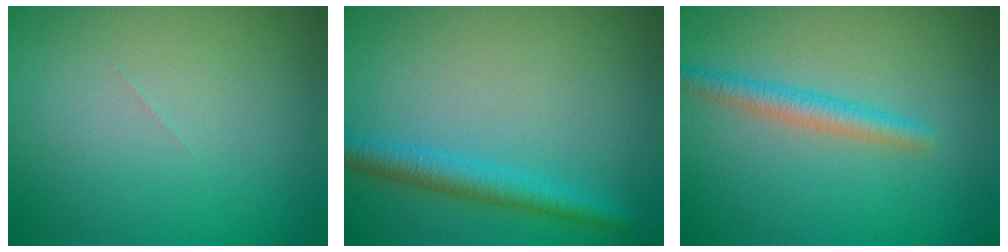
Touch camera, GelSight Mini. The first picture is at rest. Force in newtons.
{"total": 3.0, "press": 3.0, "slide": 0.2}
{"total": 2.3, "press": 2.2, "slide": 0.2}